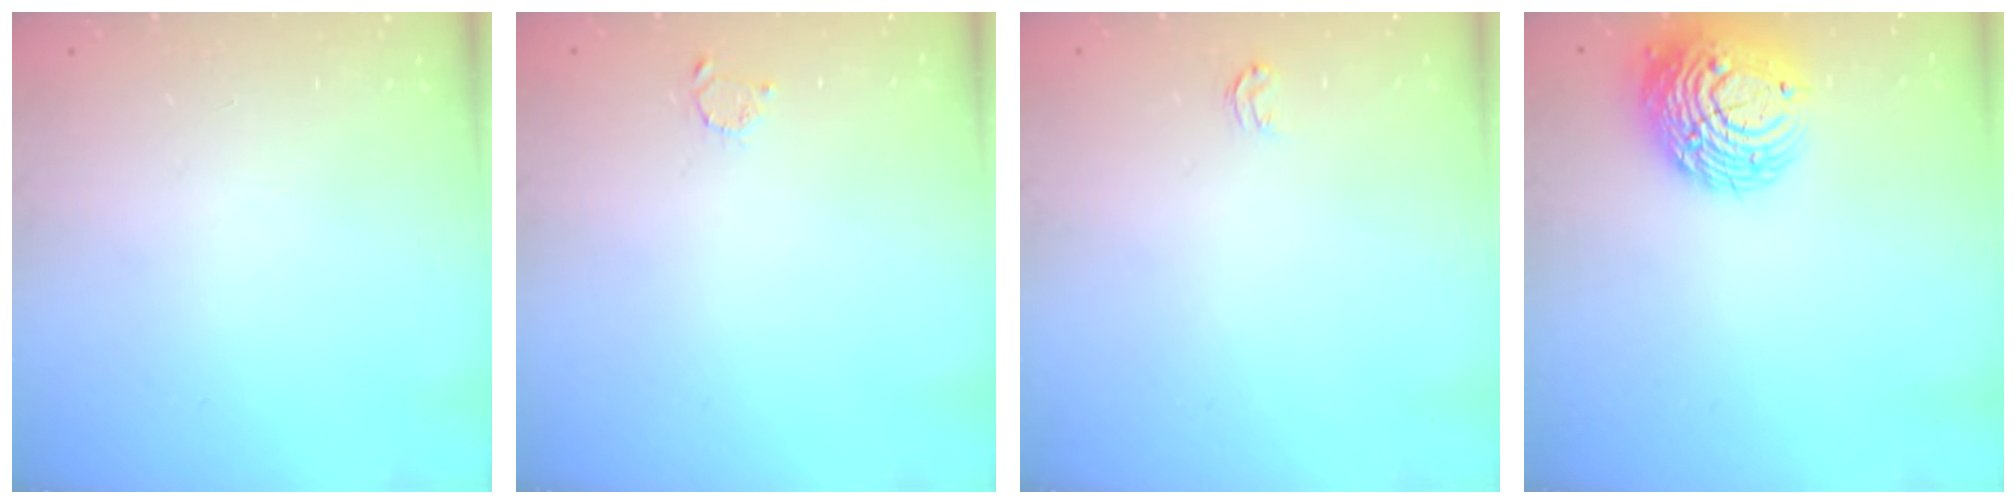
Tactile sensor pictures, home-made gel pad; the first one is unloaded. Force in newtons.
{"total": 2.1, "press": 2.1, "slide": 0.3}
{"total": 2.9, "press": 2.9, "slide": 0.1}
{"total": 12.8, "press": 12.8, "slide": 1.1}